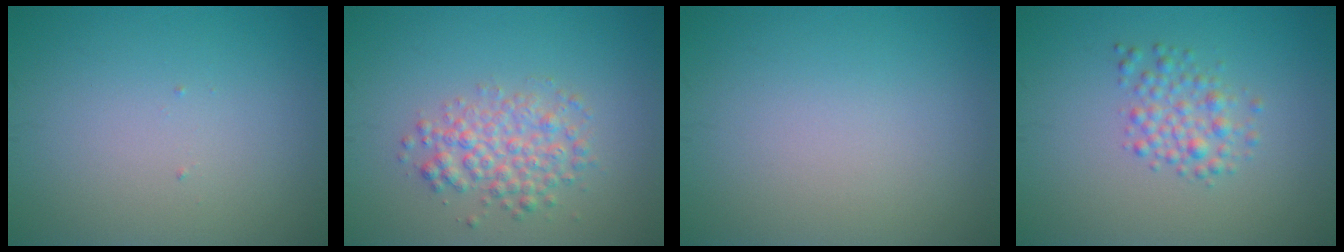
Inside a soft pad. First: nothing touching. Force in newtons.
{"total": 3.3, "press": 3.3, "slide": 0.1}
{"total": 0.0}
{"total": 2.4, "press": 2.4, "slide": 0.1}